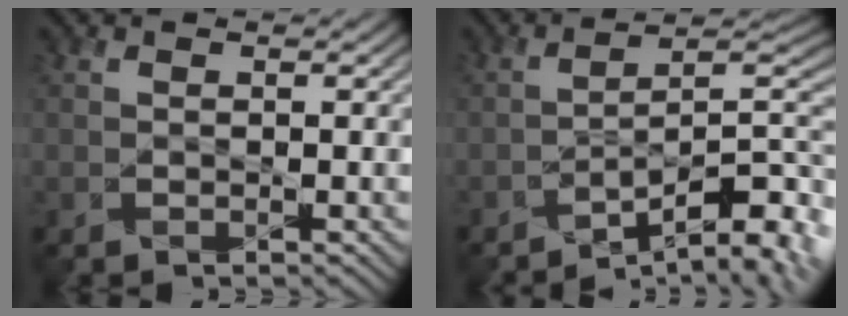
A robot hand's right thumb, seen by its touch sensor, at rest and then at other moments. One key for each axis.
{"total": 11.1, "fx": -6.6, "fy": 2.9, "fz": 8.5, "tx": -0.128, "ty": -0.001, "tz": -0.101}